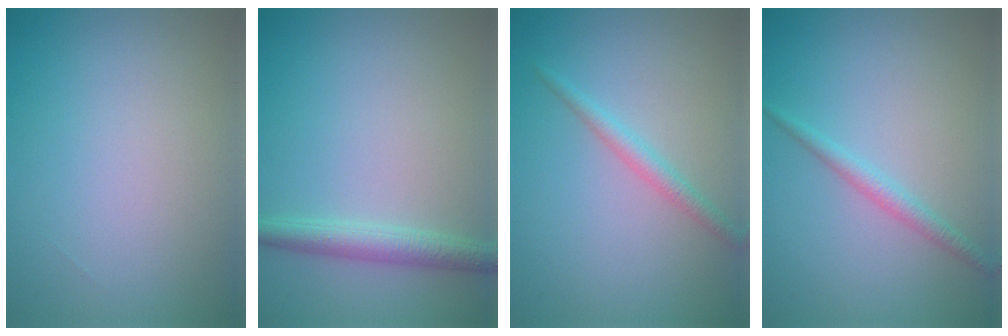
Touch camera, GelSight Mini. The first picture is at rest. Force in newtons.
{"total": 2.6, "press": 2.6, "slide": 0.1}
{"total": 1.7, "press": 1.7, "slide": 0.1}
{"total": 1.6, "press": 1.6, "slide": 0.1}